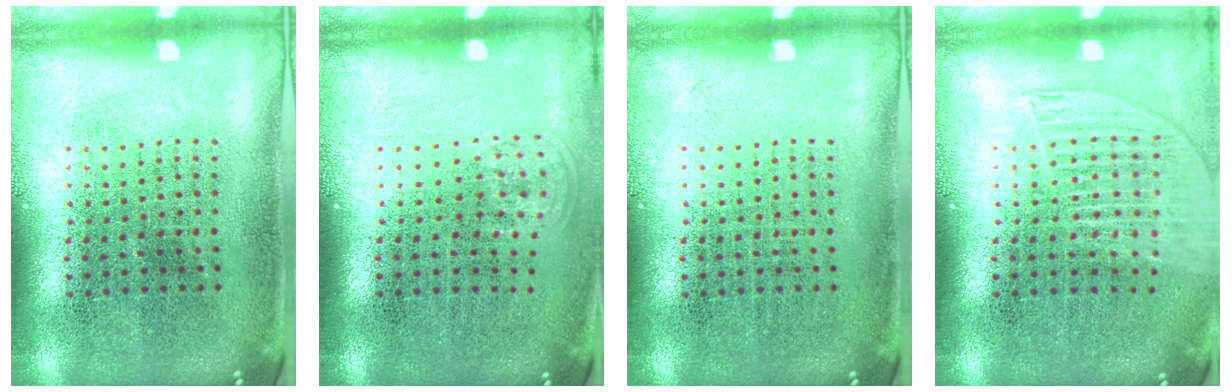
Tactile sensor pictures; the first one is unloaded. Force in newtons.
{"total": 0.8, "press": 0.6, "slide": 0.5}
{"total": 0.0}
{"total": 1.5, "press": 1.3, "slide": 0.7}